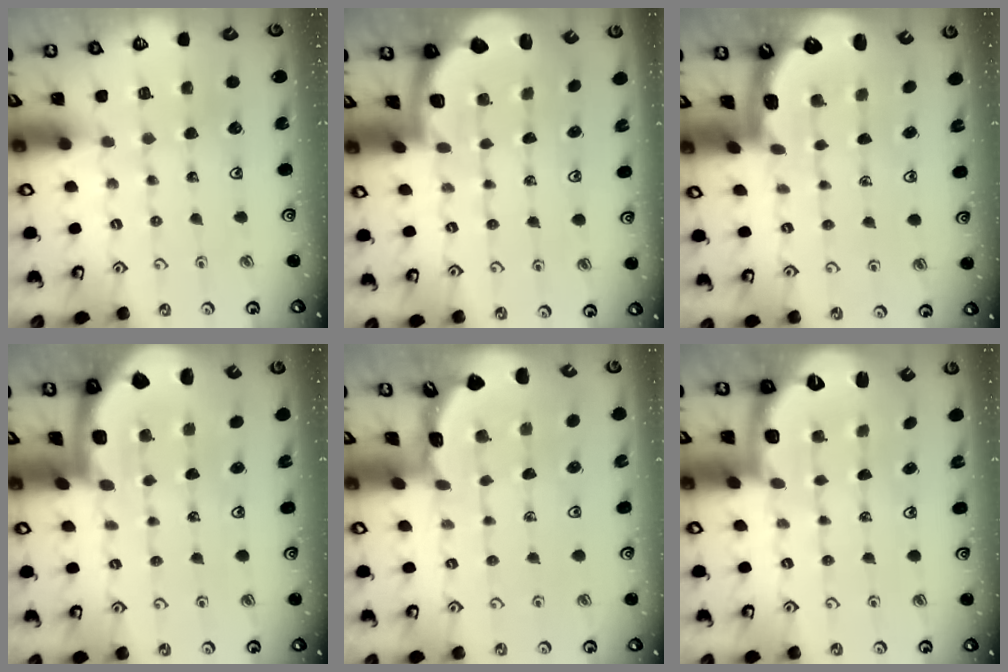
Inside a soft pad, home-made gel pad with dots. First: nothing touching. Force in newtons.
{"total": 2.0, "press": 1.9, "slide": 0.5}
{"total": 1.6, "press": 1.4, "slide": 0.6}
{"total": 3.1, "press": 3.0, "slide": 0.6}
{"total": 1.7, "press": 1.7, "slide": 0.2}
{"total": 2.7, "press": 1.6, "slide": 2.1}